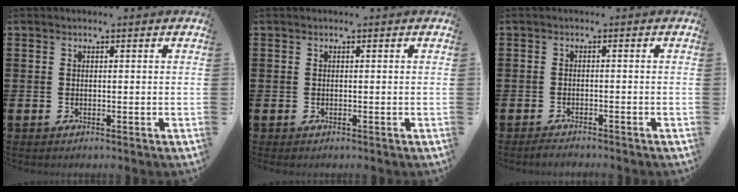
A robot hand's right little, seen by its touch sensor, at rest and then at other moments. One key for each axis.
{"total": 0.0}
{"total": 1.2, "fx": -1.2, "fy": 0.1, "fz": 0.2, "tx": -0.008, "ty": 0.000, "tz": -0.024}